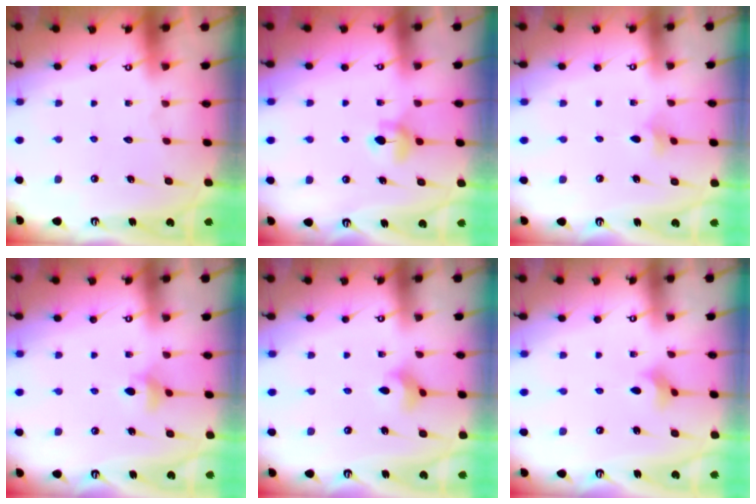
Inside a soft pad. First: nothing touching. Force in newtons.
{"total": 5.7, "press": 5.6, "slide": 0.6}
{"total": 3.1, "press": 3.0, "slide": 0.7}
{"total": 4.8, "press": 4.7, "slide": 0.8}
{"total": 3.8, "press": 3.8, "slide": 0.3}
{"total": 2.7, "press": 2.6, "slide": 0.7}